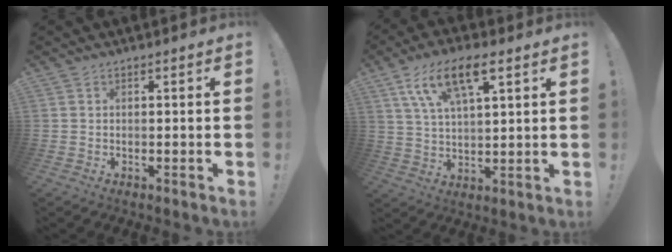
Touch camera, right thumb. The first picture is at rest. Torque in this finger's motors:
{"motor_torque": [-0.04, 0.65, 0.34, 0.09, 0.34]}